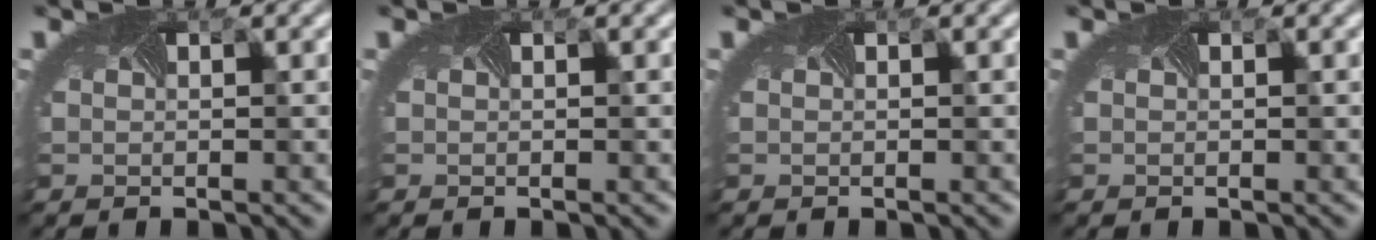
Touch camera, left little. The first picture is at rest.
{"total": 0.0}
{"total": 0.0}
{"total": 0.0}